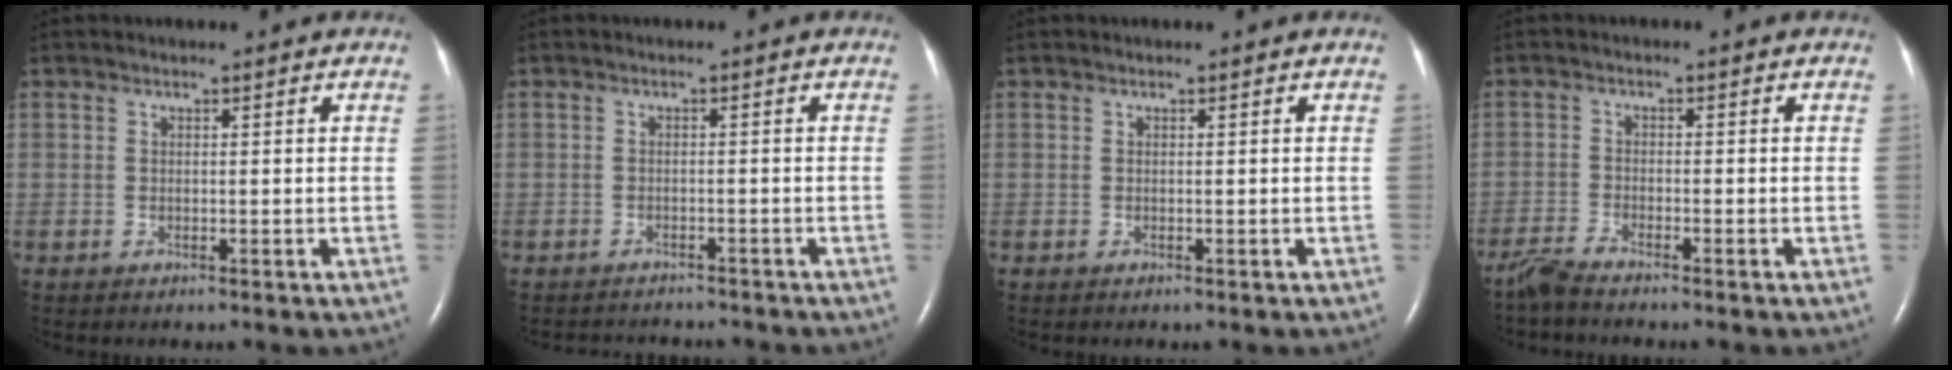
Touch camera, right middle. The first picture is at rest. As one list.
[{"total": 6.1, "force": [-5.8, 1.2, 1.0], "torque": [-0.014, -0.008, -0.072]}, {"total": 0.0}, {"total": 2.8, "force": [-2.6, -0.3, 0.9], "torque": [-0.030, -0.013, -0.057]}]